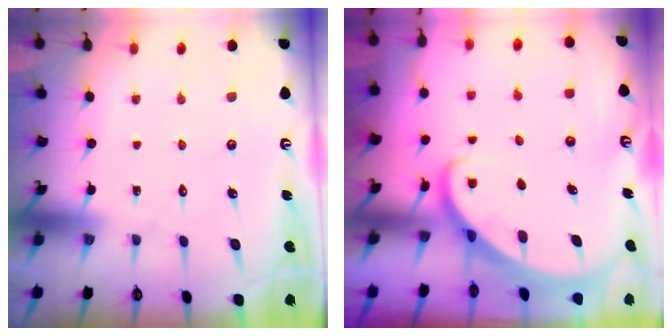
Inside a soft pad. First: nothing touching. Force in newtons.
{"total": 2.3, "press": 2.3, "slide": 0.3}